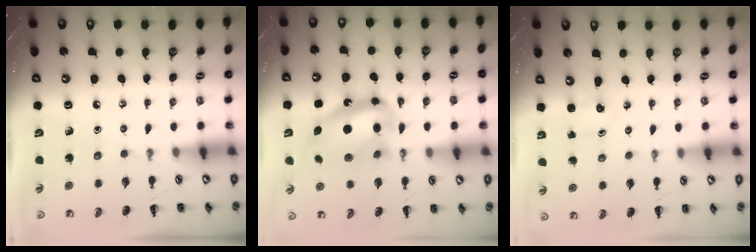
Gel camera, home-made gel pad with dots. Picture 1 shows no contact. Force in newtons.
{"total": 15.9, "press": 15.4, "slide": 3.7}
{"total": 0.9, "press": 0.8, "slide": 0.2}